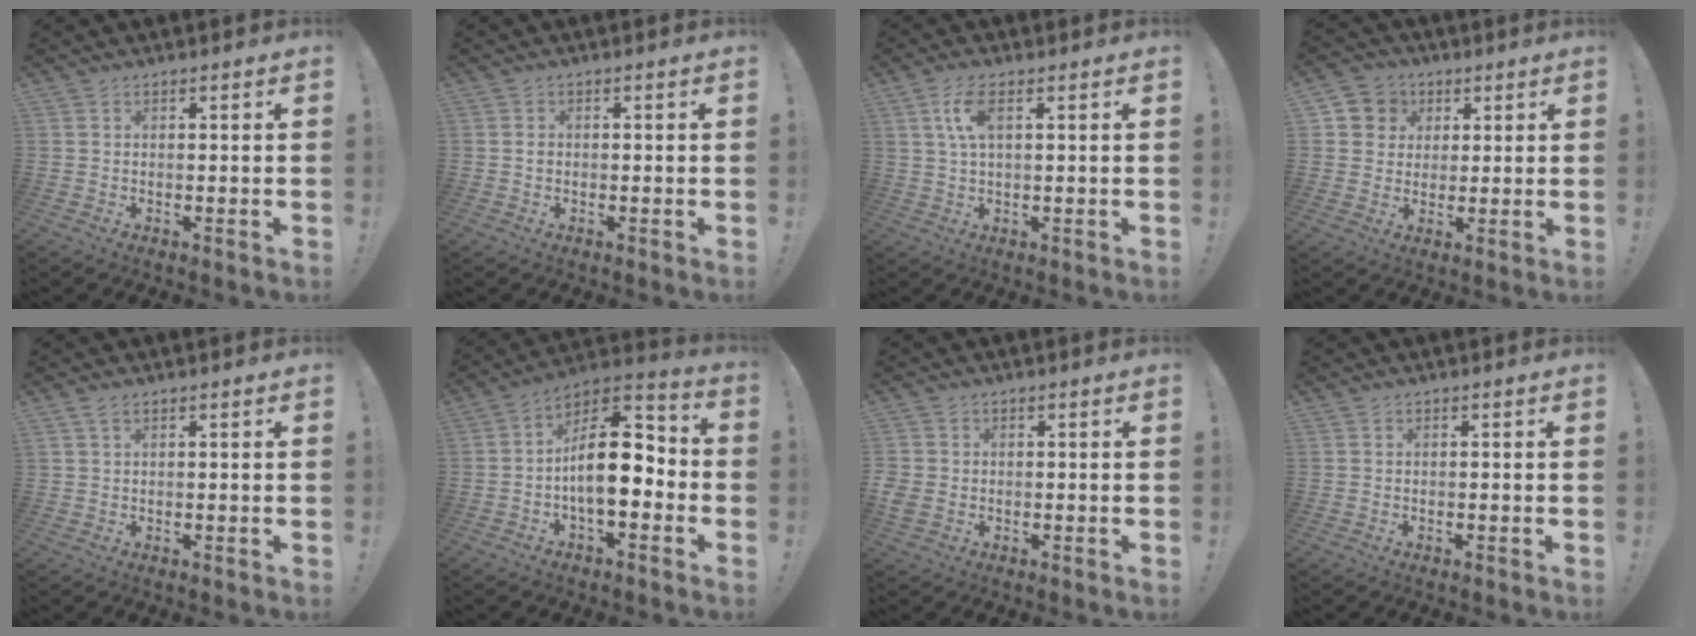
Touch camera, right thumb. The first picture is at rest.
{"total": 0.6, "force": [-0.2, 0.5, 0.1], "torque": [-0.001, 0.003, -0.004]}
{"total": 6.4, "force": [2.1, 2.4, 5.6], "torque": [-0.117, 0.003, 0.034]}
{"total": 7.2, "force": [1.6, 7.0, 1.2], "torque": [-0.011, -0.006, 0.034]}
{"total": 1.9, "force": [1.1, 0.6, 1.4], "torque": [-0.029, 0.001, 0.019]}
{"total": 16.2, "force": [-1.4, 8.4, 13.8], "torque": [-0.223, 0.012, -0.021]}
{"total": 3.5, "force": [-0.5, 2.9, 1.9], "torque": [-0.037, -0.002, -0.009]}
{"total": 0.0}